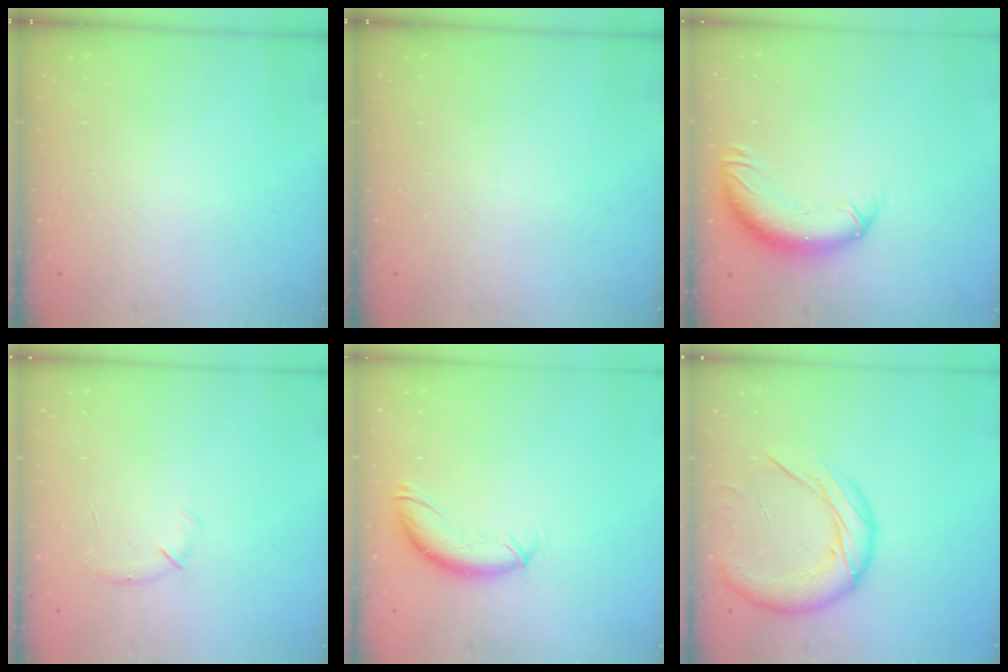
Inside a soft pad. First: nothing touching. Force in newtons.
{"total": 0.0}
{"total": 11.7, "press": 11.4, "slide": 2.8}
{"total": 4.3, "press": 4.1, "slide": 1.1}
{"total": 10.8, "press": 10.6, "slide": 1.8}
{"total": 18.1, "press": 17.9, "slide": 2.8}